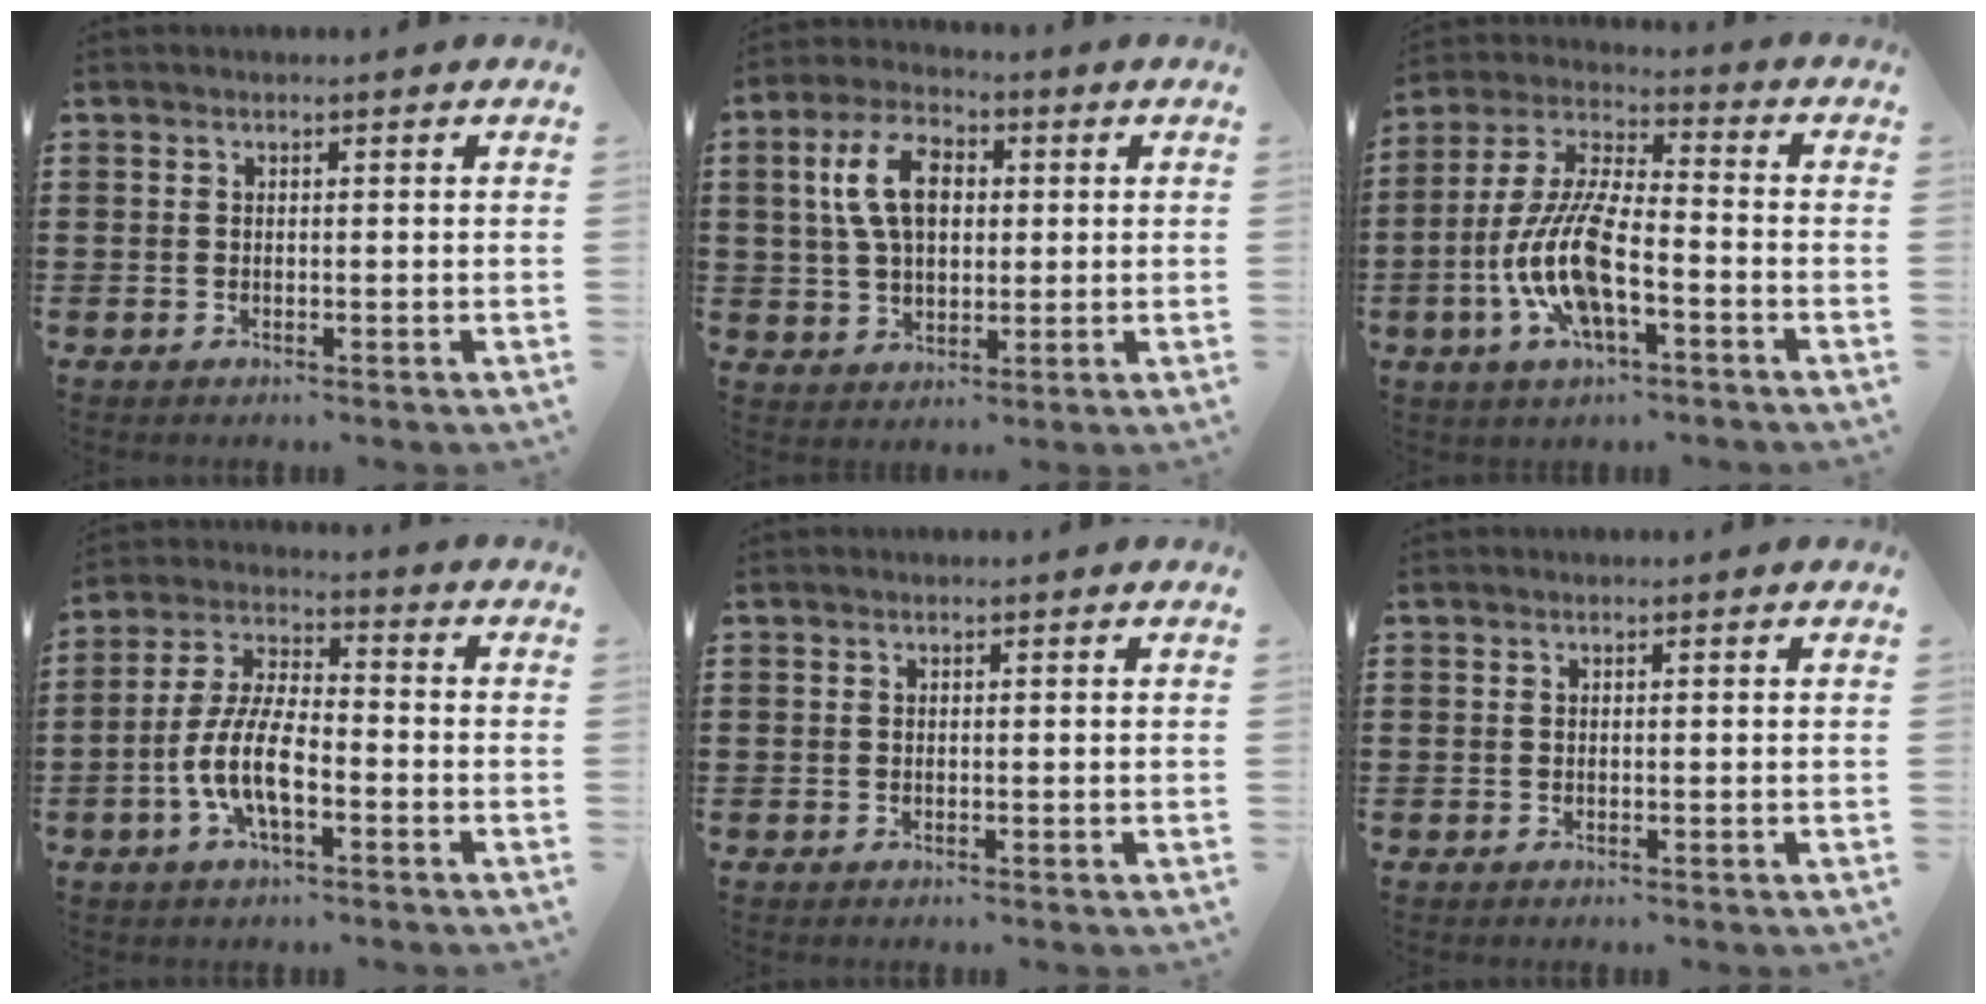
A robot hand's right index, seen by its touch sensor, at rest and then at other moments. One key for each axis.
{"total": 9.2, "fx": 1.9, "fy": 5.3, "fz": 7.3, "tx": -0.157, "ty": 0.011, "tz": 0.028}
{"total": 12.0, "fx": -4.1, "fy": 4.2, "fz": 10.4, "tx": -0.241, "ty": -0.007, "tz": -0.083}
{"total": 9.1, "fx": -3.2, "fy": 3.3, "fz": 7.8, "tx": -0.187, "ty": -0.009, "tz": -0.067}
{"total": 0.0}
{"total": 0.0}